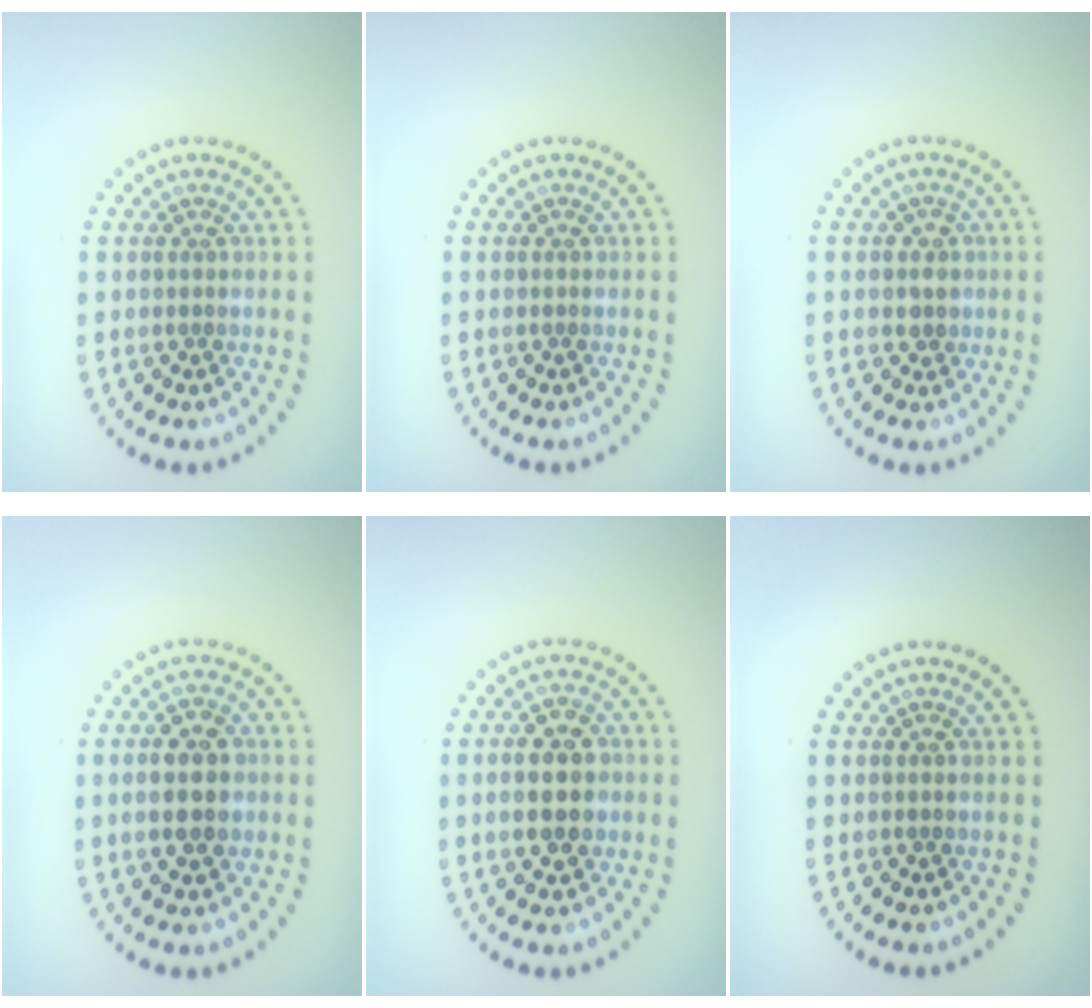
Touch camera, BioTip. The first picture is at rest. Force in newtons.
{"total": 0.0}
{"total": 1.3, "press": 1.1, "slide": 0.7}
{"total": 5.0, "press": 5.0, "slide": 0.3}
{"total": 4.6, "press": 4.6, "slide": 0.2}
{"total": 0.0}